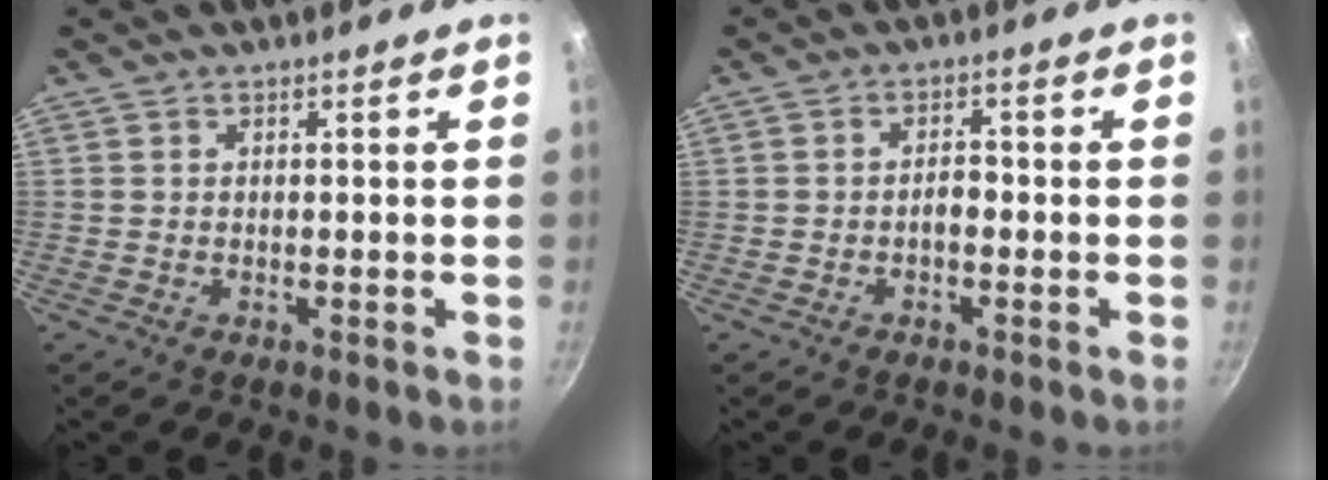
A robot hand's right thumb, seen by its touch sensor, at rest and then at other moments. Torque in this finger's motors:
{"motor_torque": [-0.25, 0.00, 0.24, 0.24, 0.01]}